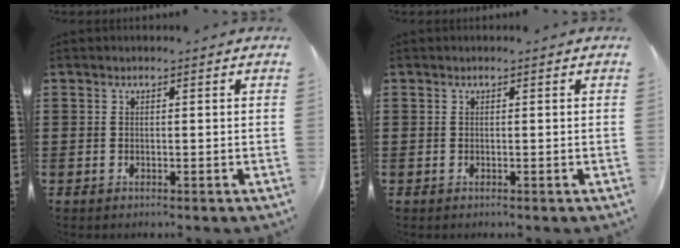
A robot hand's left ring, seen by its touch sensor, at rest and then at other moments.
{"total": 0.0}